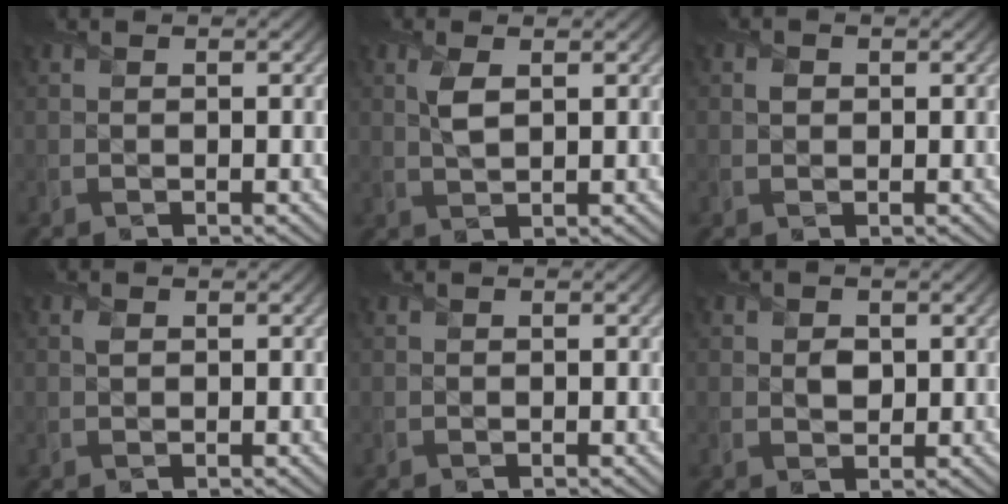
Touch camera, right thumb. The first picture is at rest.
{"total": 2.6, "force": [0.9, 1.1, 2.2], "torque": [-0.055, 0.001, 0.018]}
{"total": 1.1, "force": [0.2, 1.0, 0.3], "torque": [-0.007, -0.005, 0.001]}
{"total": 0.7, "force": [0.3, 0.5, 0.4], "torque": [-0.013, 0.001, 0.004]}
{"total": 0.0}
{"total": 2.0, "force": [0.4, 1.7, 1.1], "torque": [-0.023, -0.009, 0.006]}